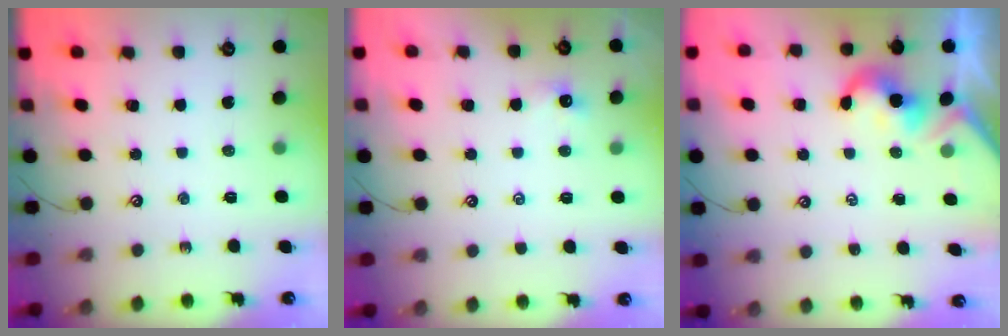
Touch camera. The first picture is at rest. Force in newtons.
{"total": 0.6, "press": 0.3, "slide": 0.5}
{"total": 2.1, "press": 2.0, "slide": 0.5}